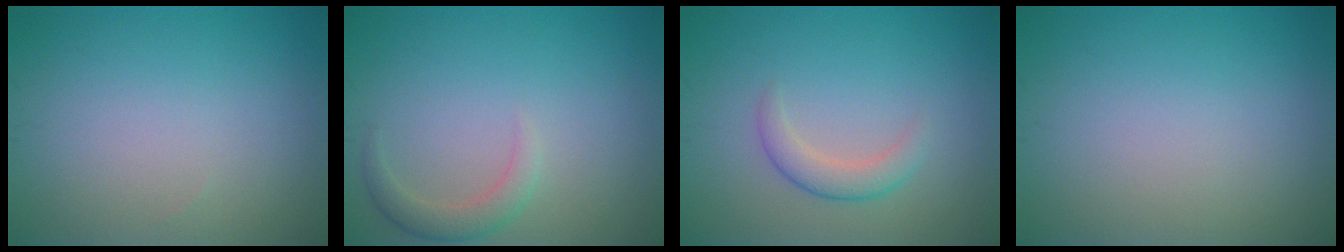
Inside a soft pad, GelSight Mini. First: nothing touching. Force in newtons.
{"total": 2.1, "press": 2.1, "slide": 0.2}
{"total": 2.3, "press": 2.3, "slide": 0.1}
{"total": 0.0}